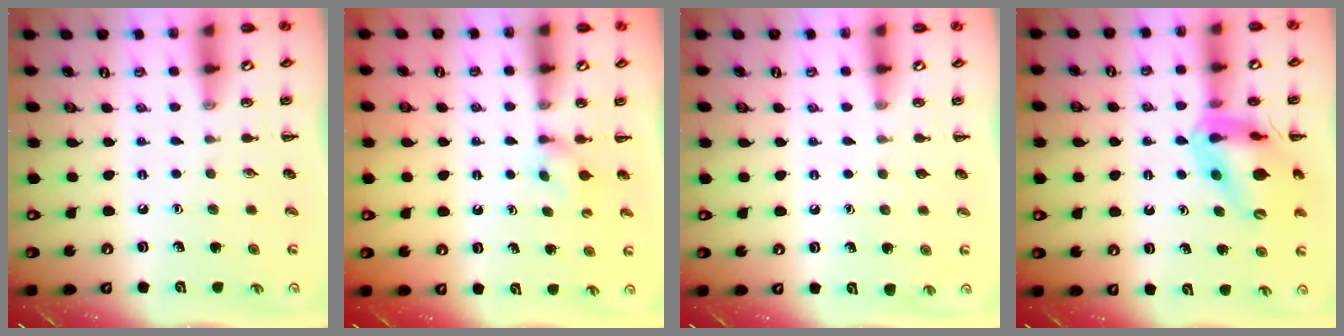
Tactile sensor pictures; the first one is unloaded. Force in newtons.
{"total": 2.7, "press": 2.4, "slide": 1.2}
{"total": 0.0}
{"total": 15.4, "press": 15.1, "slide": 3.0}